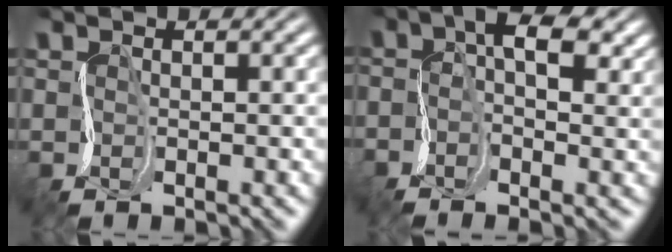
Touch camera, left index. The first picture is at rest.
{"total": 5.8, "force": [1.1, 2.5, 5.2], "torque": [-0.107, 0.018, 0.007]}